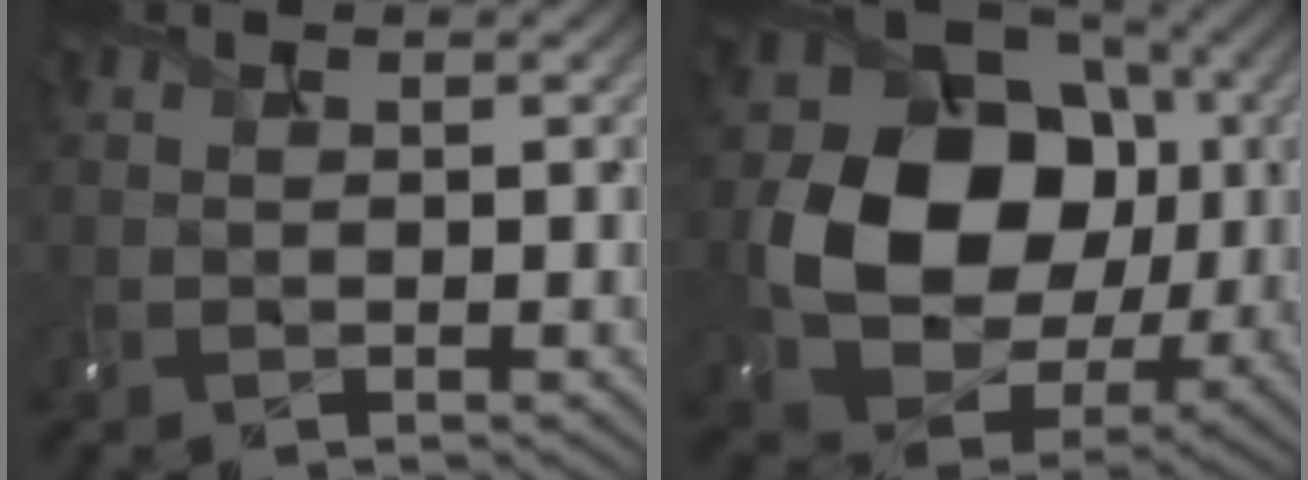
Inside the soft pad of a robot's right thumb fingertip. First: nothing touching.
{"total": 14.3, "force": [-0.3, 11.6, 8.3], "torque": [-0.149, -0.020, 0.006]}